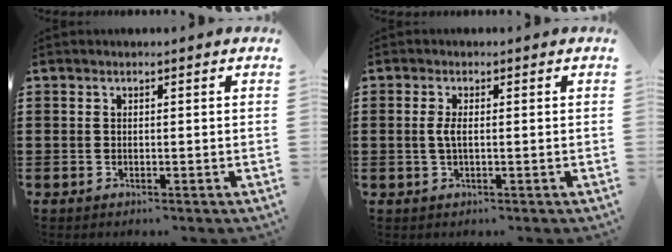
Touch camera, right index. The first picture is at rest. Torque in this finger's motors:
{"motor_torque": [0.96, 1.00, 0.28, 0.08]}